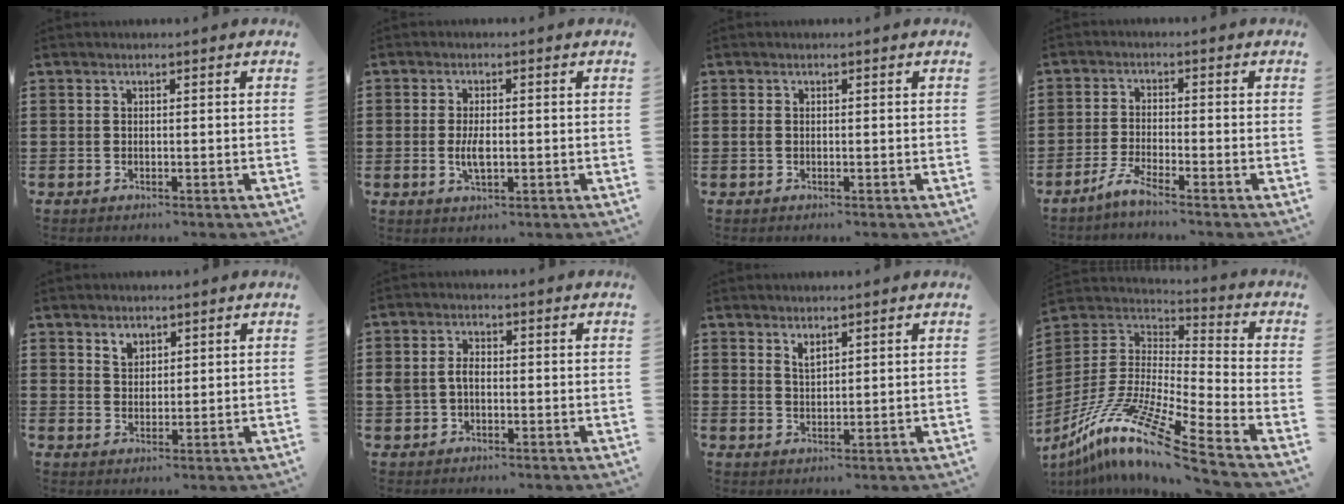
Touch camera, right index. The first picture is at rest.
{"total": 3.4, "force": [-0.4, 1.4, 3.1], "torque": [-0.064, -0.001, -0.009]}
{"total": 0.5, "force": [-0.1, 0.3, 0.5], "torque": [-0.012, -0.001, -0.001]}
{"total": 2.9, "force": [-2.5, -0.2, 1.4], "torque": [-0.047, -0.004, -0.056]}
{"total": 2.5, "force": [1.7, 1.7, 0.7], "torque": [-0.011, 0.002, 0.031]}
{"total": 3.0, "force": [-0.3, 2.1, 2.1], "torque": [-0.057, 0.000, -0.013]}
{"total": 1.8, "force": [1.5, 0.7, 0.9], "torque": [-0.019, 0.004, 0.026]}
{"total": 13.1, "force": [-9.7, 1.0, 8.8], "torque": [-0.182, 0.000, -0.192]}